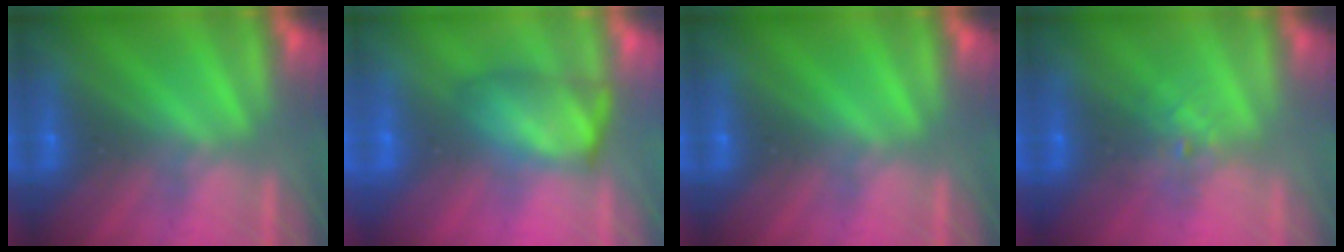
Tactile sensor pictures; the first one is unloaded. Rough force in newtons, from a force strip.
{"total": 4.5}
{"total": 0.0}
{"total": 2.1}